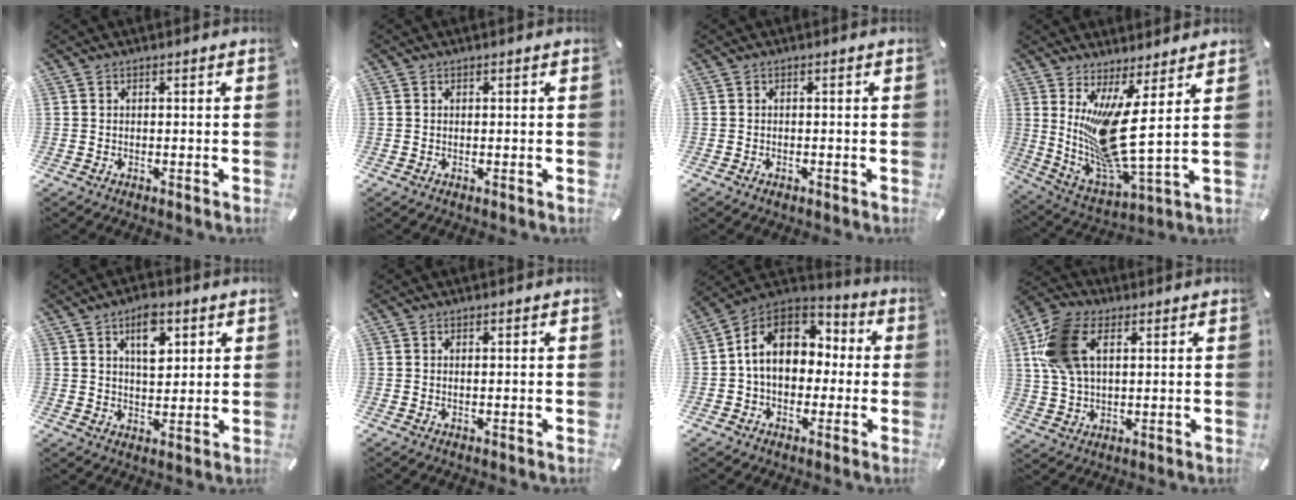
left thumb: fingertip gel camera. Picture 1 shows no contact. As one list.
[{"total": 0.0}, {"total": 0.5, "force": [-0.4, 0.2, 0.3], "torque": [-0.005, -0.002, -0.007]}, {"total": 17.6, "force": [4.0, 4.6, 16.5], "torque": [-0.334, -0.039, 0.068]}, {"total": 8.7, "force": [3.9, 4.8, 6.1], "torque": [-0.083, -0.007, 0.062]}, {"total": 0.5, "force": [0.2, 0.0, 0.5], "torque": [-0.009, -0.001, 0.004]}, {"total": 13.0, "force": [0.6, 10.5, 7.6], "torque": [-0.158, 0.007, 0.011]}, {"total": 13.5, "force": [4.5, 8.5, 9.4], "torque": [-0.220, 0.009, 0.084]}]